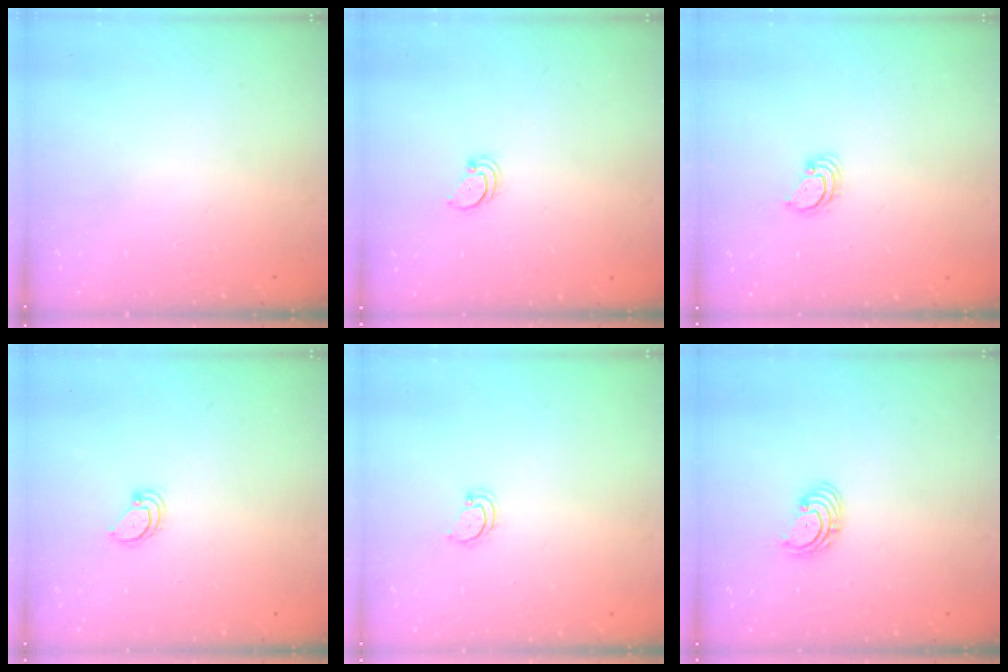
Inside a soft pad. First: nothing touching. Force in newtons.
{"total": 2.0, "press": 2.0, "slide": 0.2}
{"total": 2.9, "press": 2.9, "slide": 0.3}
{"total": 3.6, "press": 3.5, "slide": 0.3}
{"total": 3.6, "press": 3.5, "slide": 0.4}
{"total": 2.9, "press": 2.9, "slide": 0.1}